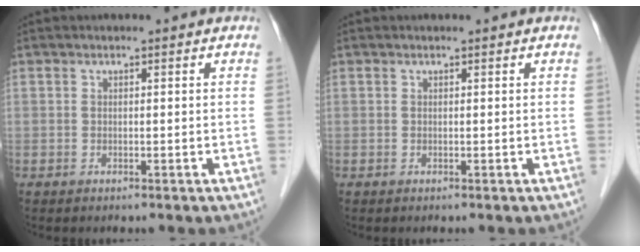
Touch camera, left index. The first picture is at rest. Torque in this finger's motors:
{"motor_torque": [0.00, 0.00, 0.00, 0.00]}